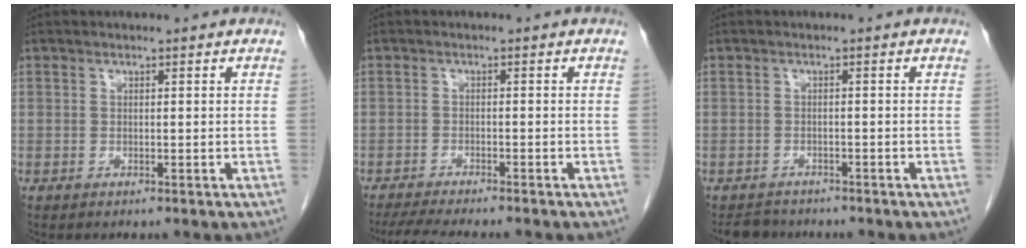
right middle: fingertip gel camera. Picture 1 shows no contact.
{"total": 8.9, "force": [-7.8, 0.8, 4.2], "torque": [-0.063, -0.016, -0.116]}
{"total": 3.2, "force": [-3.0, 1.2, 0.0], "torque": [-0.007, -0.007, -0.047]}